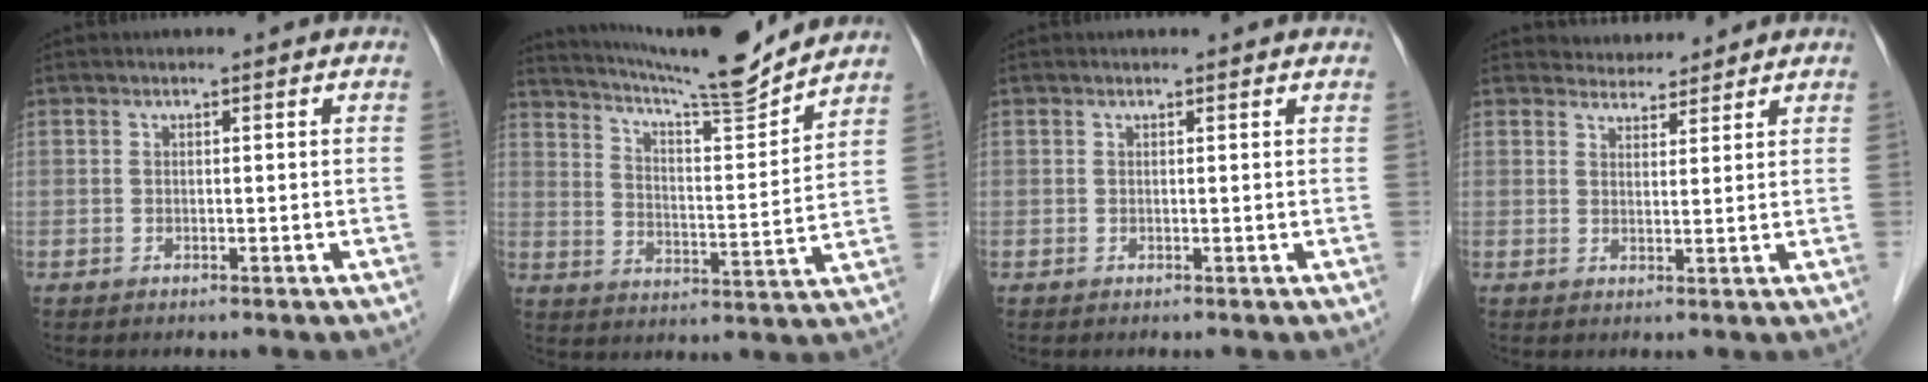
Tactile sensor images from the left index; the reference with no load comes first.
{"total": 14.7, "force": [13.8, -1.0, 4.9], "torque": [-0.093, -0.017, 0.210]}
{"total": 1.4, "force": [1.4, 0.2, 0.2], "torque": [-0.013, 0.008, 0.011]}
{"total": 4.0, "force": [3.8, 1.1, 0.0], "torque": [-0.002, 0.013, 0.058]}